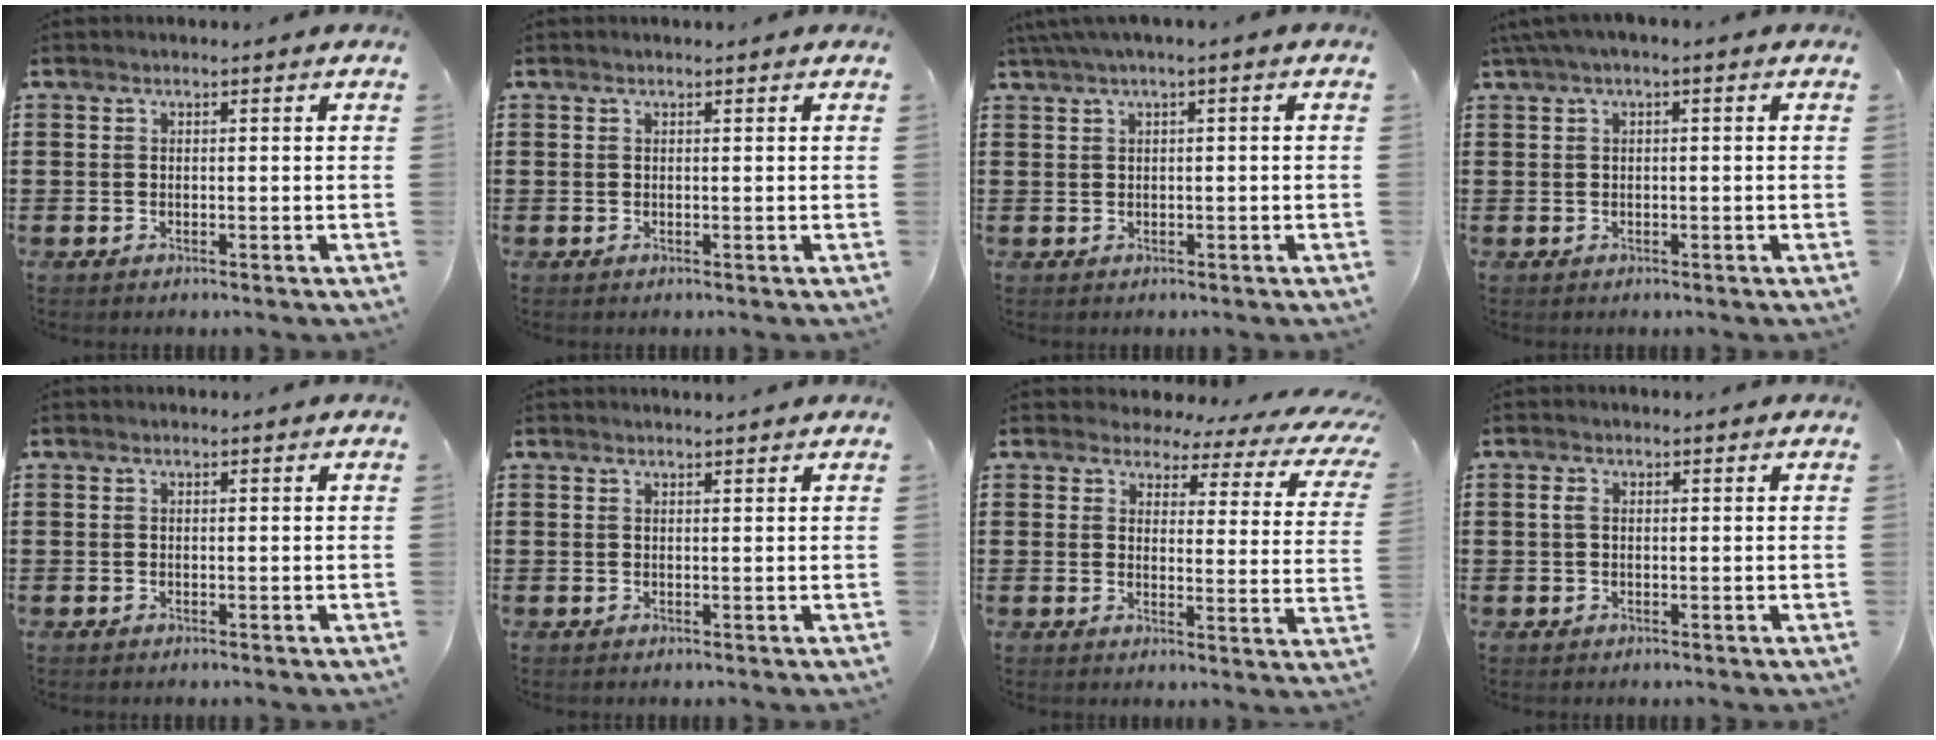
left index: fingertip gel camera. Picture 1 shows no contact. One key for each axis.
{"total": 0.0}
{"total": 1.7, "fx": -0.1, "fy": 0.0, "fz": 1.7, "tx": -0.027, "ty": -0.003, "tz": -0.002}
{"total": 1.5, "fx": -0.4, "fy": 0.3, "fz": 1.4, "tx": -0.029, "ty": -0.007, "tz": -0.011}
{"total": 0.0}
{"total": 0.8, "fx": 0.8, "fy": -0.1, "fz": 0.1, "tx": -0.003, "ty": -0.003, "tz": 0.016}
{"total": 3.4, "fx": 2.7, "fy": 1.5, "fz": 1.5, "tx": -0.038, "ty": -0.016, "tz": 0.040}
{"total": 1.4, "fx": 0.3, "fy": 0.8, "fz": 1.2, "tx": -0.025, "ty": 0.006, "tz": 0.005}